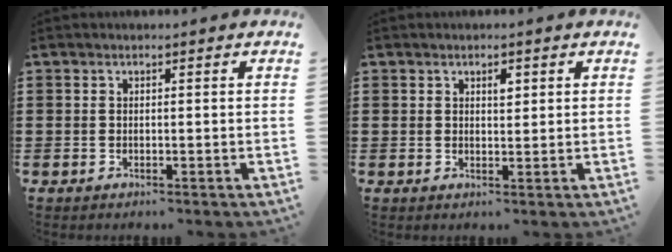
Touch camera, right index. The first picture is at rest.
{"total": 1.6, "force": [0.7, 0.8, 1.3], "torque": [-0.011, -0.002, 0.009]}